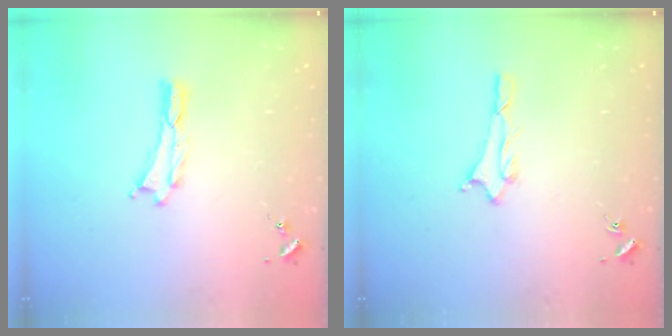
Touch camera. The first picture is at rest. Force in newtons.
{"total": 1.5, "press": 1.5, "slide": 0.1}